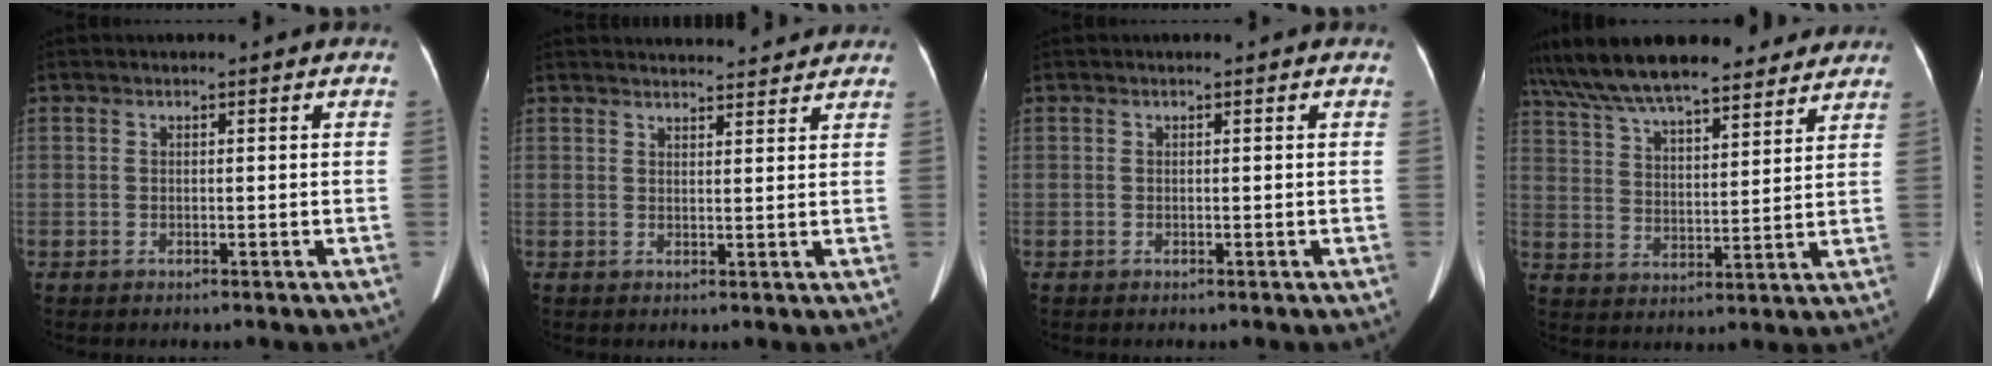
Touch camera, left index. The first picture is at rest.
{"total": 9.6, "force": [9.3, 1.2, 2.2], "torque": [-0.019, 0.007, 0.108]}
{"total": 0.0}
{"total": 20.8, "force": [17.7, 4.9, 9.7], "torque": [-0.174, 0.038, 0.273]}